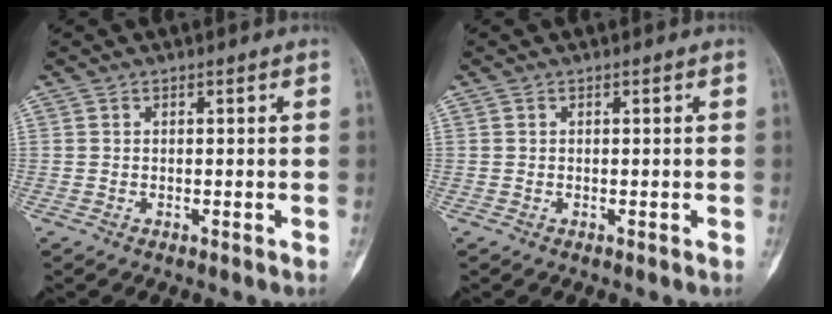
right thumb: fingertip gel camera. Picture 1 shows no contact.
{"total": 0.0}